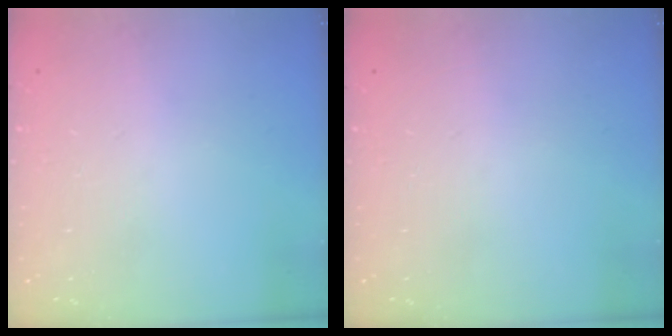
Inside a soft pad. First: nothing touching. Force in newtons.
{"total": 0.0}